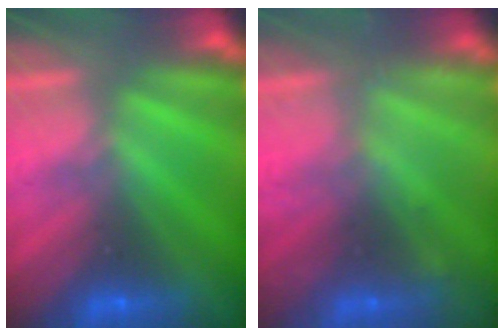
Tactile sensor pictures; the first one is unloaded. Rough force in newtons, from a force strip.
{"total": 2.2}